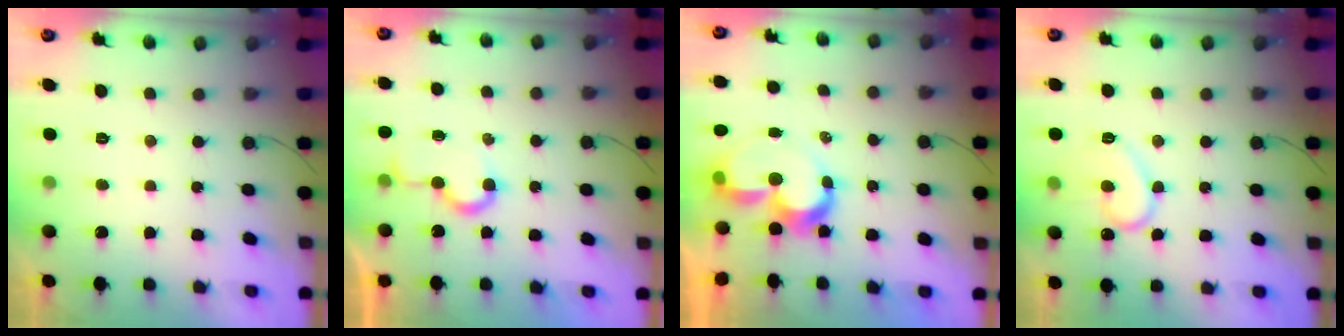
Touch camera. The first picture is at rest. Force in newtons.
{"total": 5.8, "press": 5.8, "slide": 0.6}
{"total": 9.6, "press": 9.6, "slide": 0.6}
{"total": 12.1, "press": 12.0, "slide": 0.9}